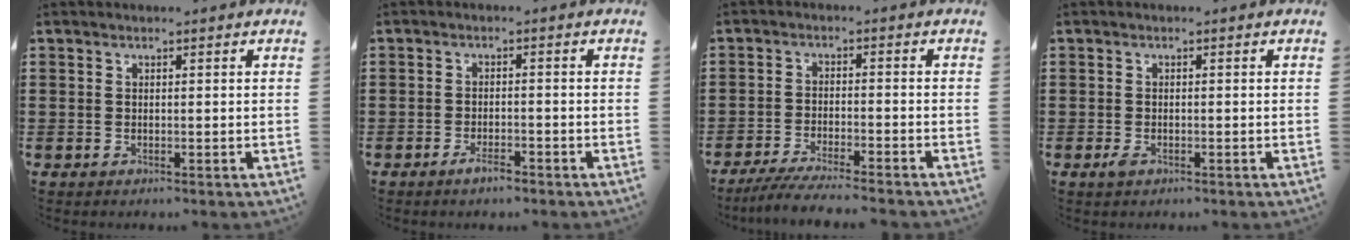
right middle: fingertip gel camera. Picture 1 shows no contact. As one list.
[{"total": 2.4, "force": [-1.7, 0.6, 1.6], "torque": [-0.035, -0.001, -0.034]}, {"total": 4.5, "force": [-4.2, -0.2, 1.5], "torque": [-0.030, -0.009, -0.083]}, {"total": 1.0, "force": [-0.5, 0.5, 0.7], "torque": [-0.023, -0.006, -0.011]}]